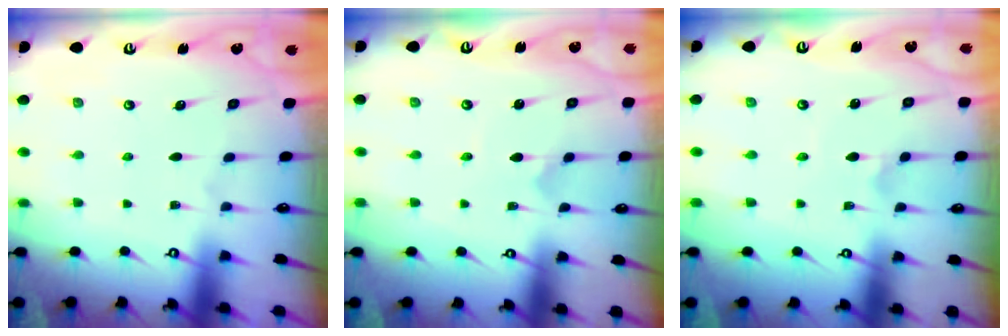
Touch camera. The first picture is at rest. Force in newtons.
{"total": 0.7, "press": 0.7, "slide": 0.0}
{"total": 2.5, "press": 2.5, "slide": 0.0}